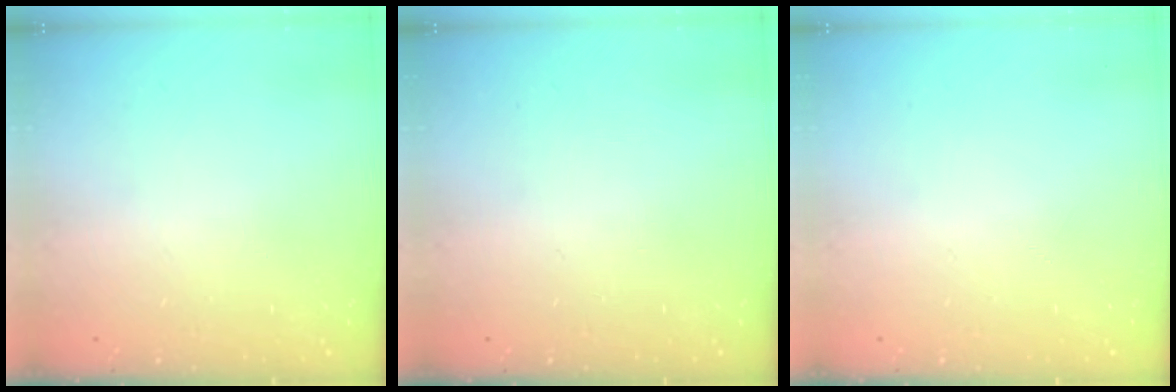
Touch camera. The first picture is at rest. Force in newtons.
{"total": 0.0}
{"total": 0.0}